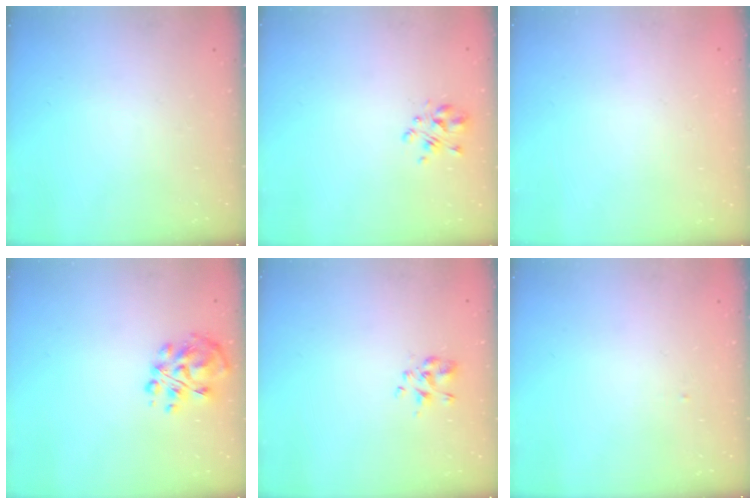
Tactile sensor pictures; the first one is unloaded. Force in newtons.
{"total": 2.5, "press": 2.4, "slide": 0.8}
{"total": 1.7, "press": 1.7, "slide": 0.2}
{"total": 8.8, "press": 8.6, "slide": 1.8}
{"total": 2.3, "press": 2.2, "slide": 0.8}
{"total": 0.9, "press": 0.8, "slide": 0.3}